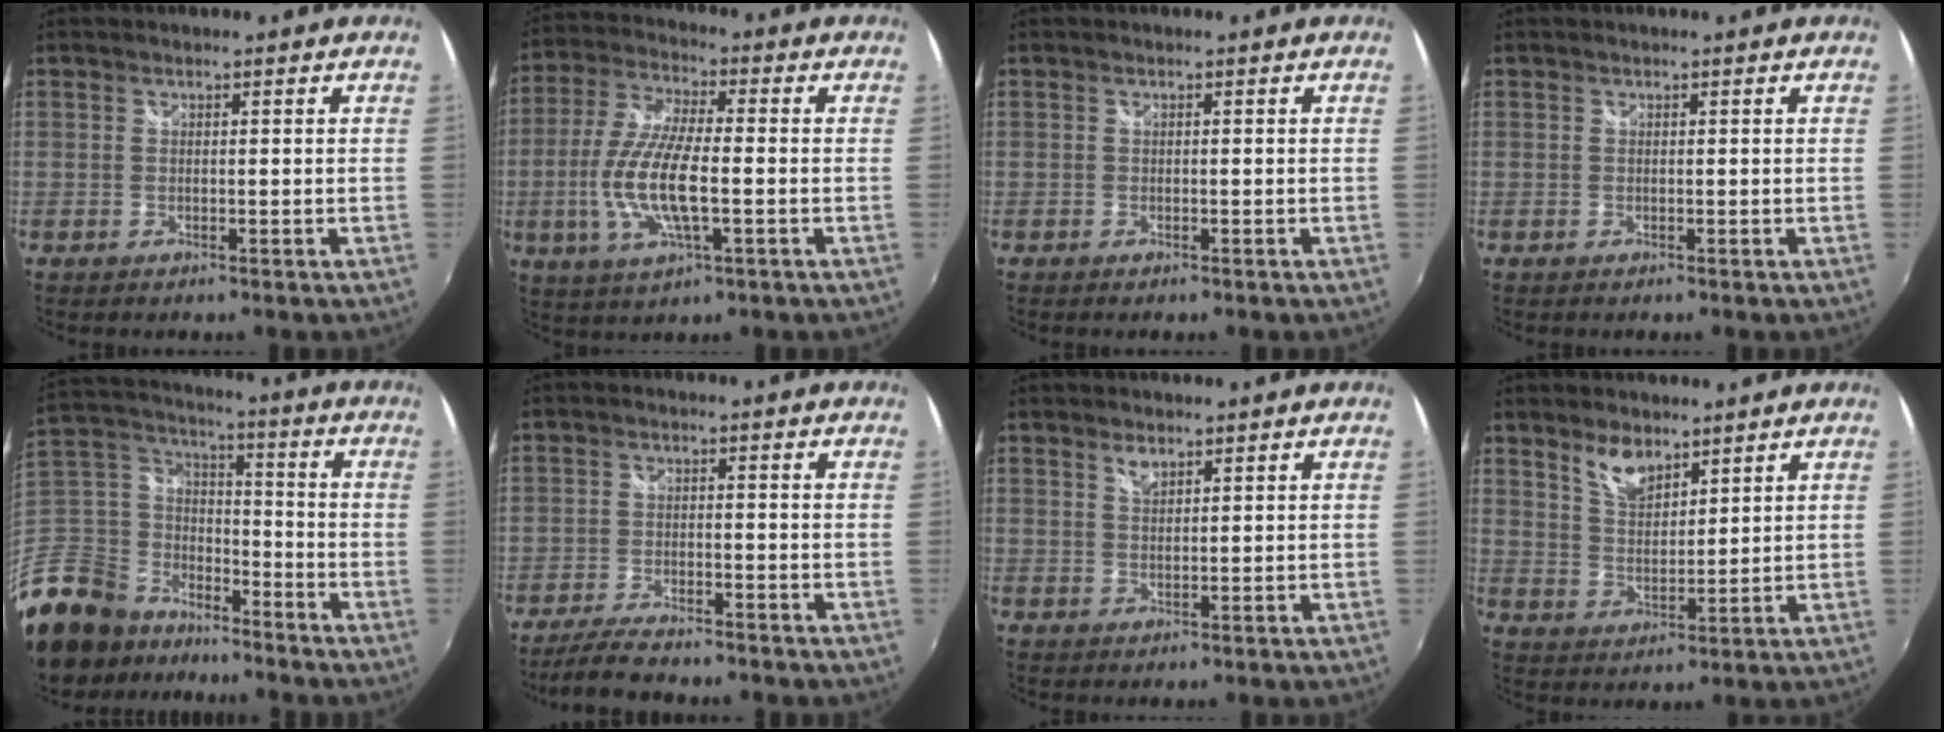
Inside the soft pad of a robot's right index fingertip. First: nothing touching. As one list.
[{"total": 13.4, "force": [-2.6, 4.1, 12.5], "torque": [-0.263, -0.007, -0.051]}, {"total": 0.7, "force": [-0.5, 0.3, 0.3], "torque": [-0.008, -0.003, -0.009]}, {"total": 0.0}, {"total": 23.1, "force": [-13.6, 16.2, 9.3], "torque": [-0.276, 0.035, -0.229]}, {"total": 7.7, "force": [-6.7, 1.6, 3.4], "torque": [-0.092, -0.015, -0.117]}, {"total": 2.1, "force": [1.5, 0.9, 1.2], "torque": [-0.019, 0.002, 0.028]}, {"total": 6.2, "force": [4.5, 2.7, 3.3], "torque": [-0.057, 0.003, 0.087]}]